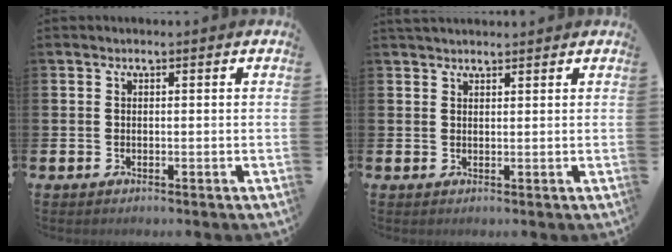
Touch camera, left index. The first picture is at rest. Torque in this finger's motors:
{"motor_torque": [1.05, -0.97, 0.13, 0.03]}